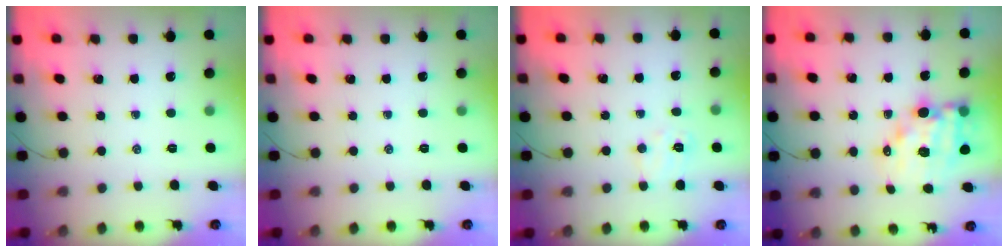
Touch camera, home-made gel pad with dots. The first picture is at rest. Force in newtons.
{"total": 0.0}
{"total": 6.9, "press": 6.8, "slide": 1.0}
{"total": 12.2, "press": 11.8, "slide": 3.0}